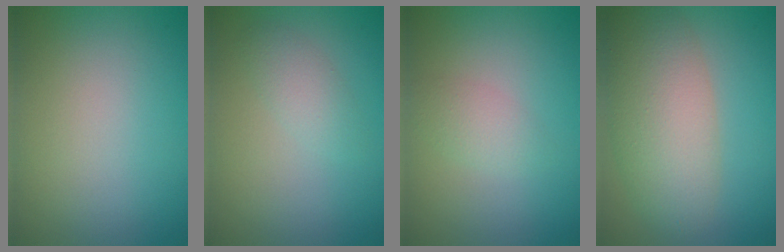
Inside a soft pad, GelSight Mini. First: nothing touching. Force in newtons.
{"total": 1.6, "press": 1.6, "slide": 0.0}
{"total": 1.6, "press": 1.6, "slide": 0.1}
{"total": 7.0, "press": 7.0, "slide": 0.3}